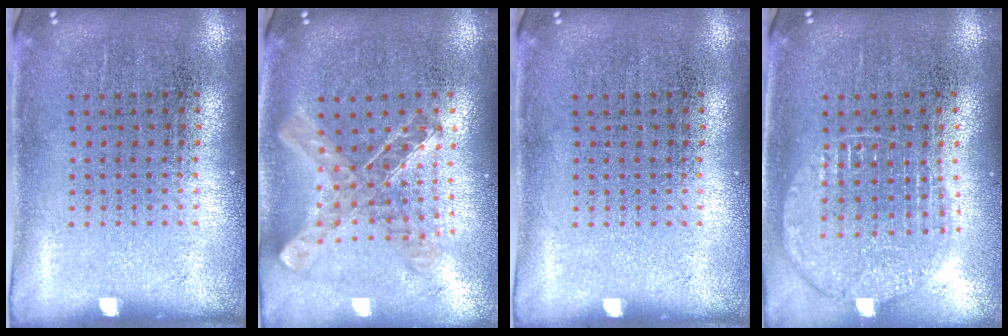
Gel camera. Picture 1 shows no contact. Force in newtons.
{"total": 0.9, "press": 0.9, "slide": 0.1}
{"total": 0.0}
{"total": 1.1, "press": 1.1, "slide": 0.1}